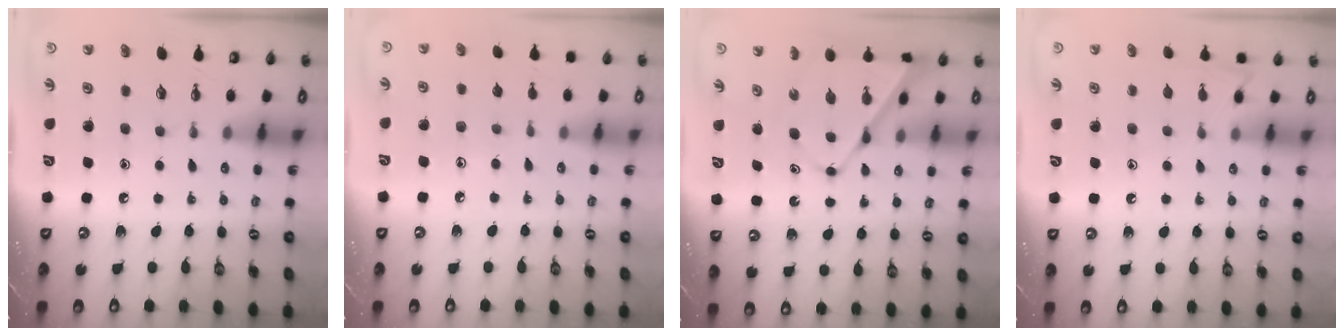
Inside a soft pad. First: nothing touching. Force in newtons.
{"total": 5.5, "press": 5.5, "slide": 0.4}
{"total": 10.0, "press": 10.0, "slide": 0.7}
{"total": 6.9, "press": 6.9, "slide": 0.8}